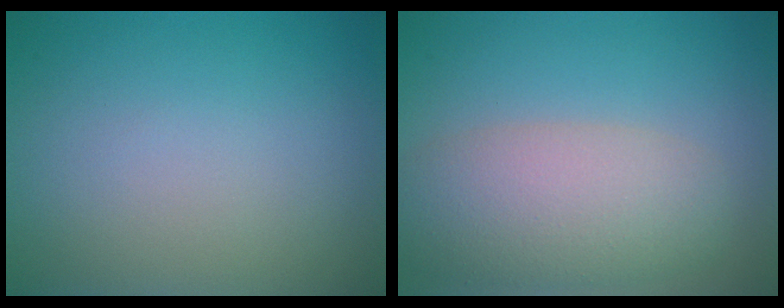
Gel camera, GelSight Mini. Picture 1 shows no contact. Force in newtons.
{"total": 6.0, "press": 6.0, "slide": 0.4}